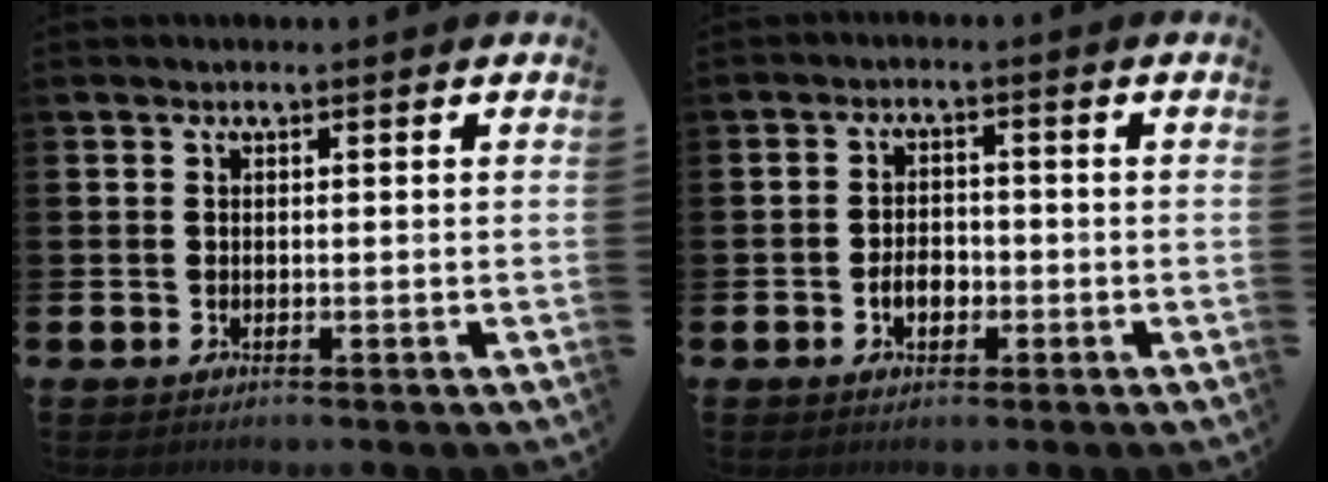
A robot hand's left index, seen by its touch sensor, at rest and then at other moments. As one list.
[{"total": 3.0, "force": [-1.1, 2.0, 2.0], "torque": [-0.031, 0.000, -0.024]}]